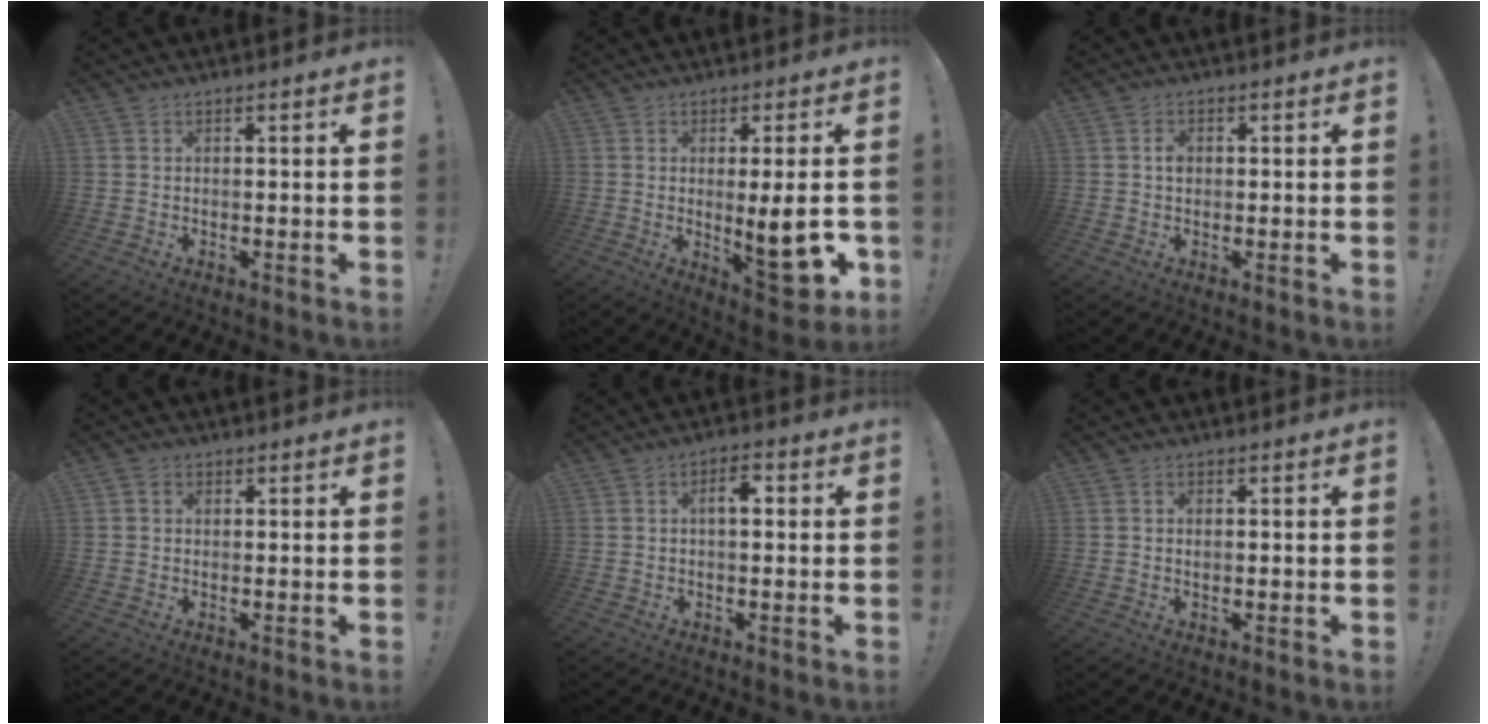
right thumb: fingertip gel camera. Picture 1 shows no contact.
{"total": 13.0, "force": [-1.4, 3.3, 12.5], "torque": [-0.157, -0.009, -0.015]}
{"total": 2.1, "force": [0.0, 1.7, 1.3], "torque": [-0.009, 0.000, -0.004]}
{"total": 1.5, "force": [0.2, 1.4, 0.5], "torque": [-0.014, 0.007, 0.004]}
{"total": 4.4, "force": [0.5, 2.1, 3.9], "torque": [-0.060, 0.009, 0.002]}
{"total": 1.1, "force": [-0.2, 1.0, 0.4], "torque": [-0.008, 0.005, -0.005]}